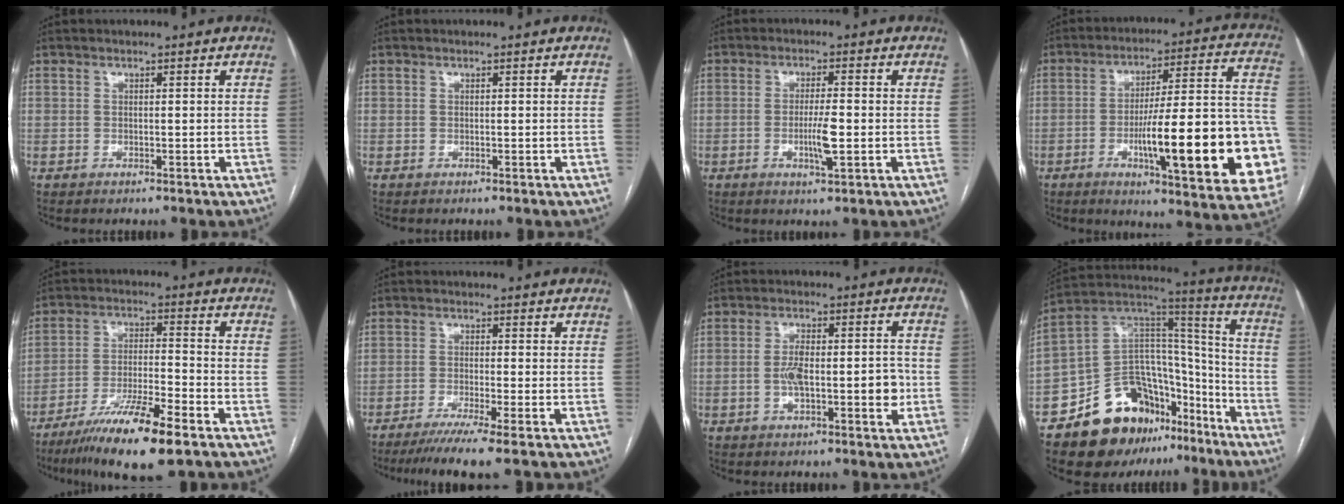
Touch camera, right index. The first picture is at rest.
{"total": 0.0}
{"total": 4.9, "force": [-1.1, 0.5, 4.7], "torque": [-0.089, -0.006, -0.017]}
{"total": 25.5, "force": [-6.6, 3.6, 24.4], "torque": [-0.264, 0.010, -0.085]}
{"total": 13.3, "force": [-8.5, 1.1, 10.2], "torque": [-0.186, -0.028, -0.147]}
{"total": 7.0, "force": [-5.0, -1.1, 4.9], "torque": [-0.075, -0.020, -0.085]}
{"total": 8.4, "force": [-1.4, 2.9, 7.7], "torque": [-0.133, 0.018, -0.020]}
{"total": 22.0, "force": [-14.5, 12.5, 10.6], "torque": [-0.169, 0.077, -0.234]}